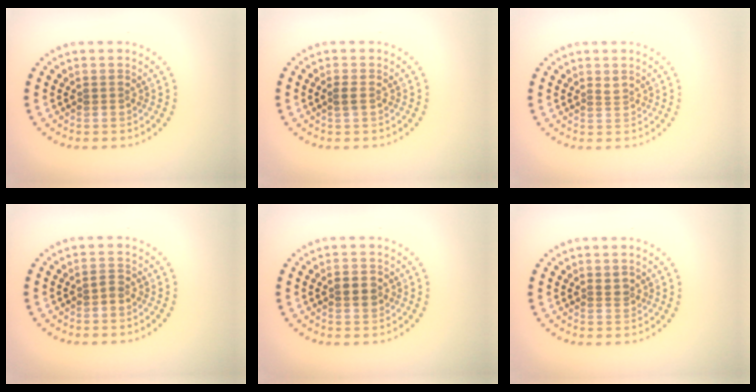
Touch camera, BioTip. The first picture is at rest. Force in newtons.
{"total": 0.8, "press": 0.8, "slide": 0.2}
{"total": 0.7, "press": 0.5, "slide": 0.5}
{"total": 0.8, "press": 0.7, "slide": 0.4}
{"total": 1.7, "press": 1.7, "slide": 0.1}
{"total": 1.0, "press": 0.8, "slide": 0.5}